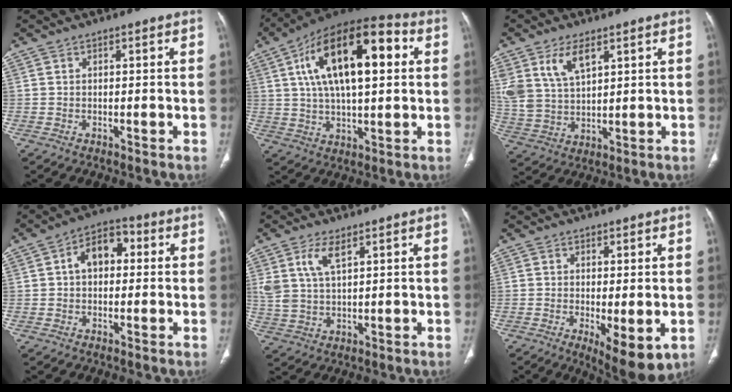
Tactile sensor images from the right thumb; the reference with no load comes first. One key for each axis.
{"total": 23.1, "fx": 5.9, "fy": 10.1, "fz": 20.0, "tx": -0.323, "ty": 0.015, "tz": 0.088}
{"total": 9.7, "fx": 5.0, "fy": 5.1, "fz": 6.6, "tx": -0.127, "ty": -0.016, "tz": 0.109}
{"total": 8.0, "fx": 1.2, "fy": 5.4, "fz": 5.8, "tx": -0.071, "ty": 0.025, "tz": 0.009}
{"total": 6.4, "fx": 3.2, "fy": 2.8, "fz": 4.8, "tx": -0.101, "ty": -0.011, "tz": 0.072}
{"total": 8.6, "fx": -2.2, "fy": 3.1, "fz": 7.7, "tx": -0.114, "ty": -0.023, "tz": -0.027}